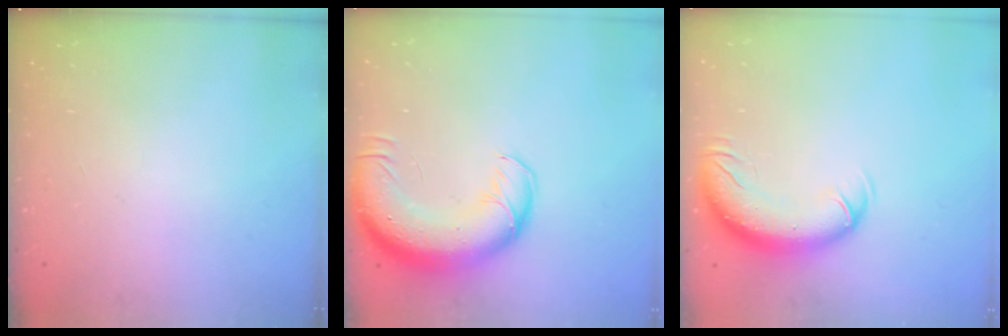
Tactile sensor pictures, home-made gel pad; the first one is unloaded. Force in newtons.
{"total": 16.9, "press": 16.5, "slide": 3.9}
{"total": 12.4, "press": 12.0, "slide": 3.3}